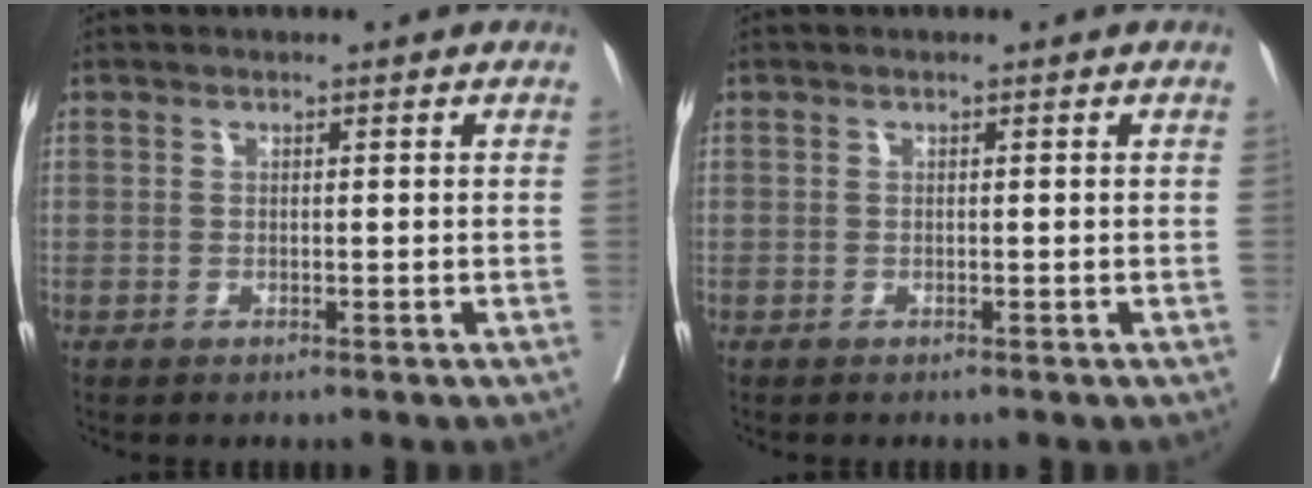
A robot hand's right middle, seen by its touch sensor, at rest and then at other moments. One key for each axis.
{"total": 0.0}